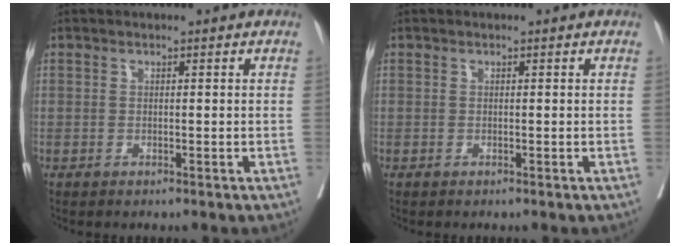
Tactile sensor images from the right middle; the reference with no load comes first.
{"total": 0.0}